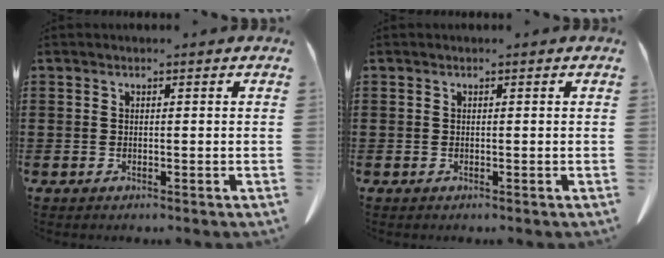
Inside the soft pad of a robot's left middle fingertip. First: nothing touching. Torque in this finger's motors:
{"motor_torque": [0.00, 0.00, 0.00, 0.02]}